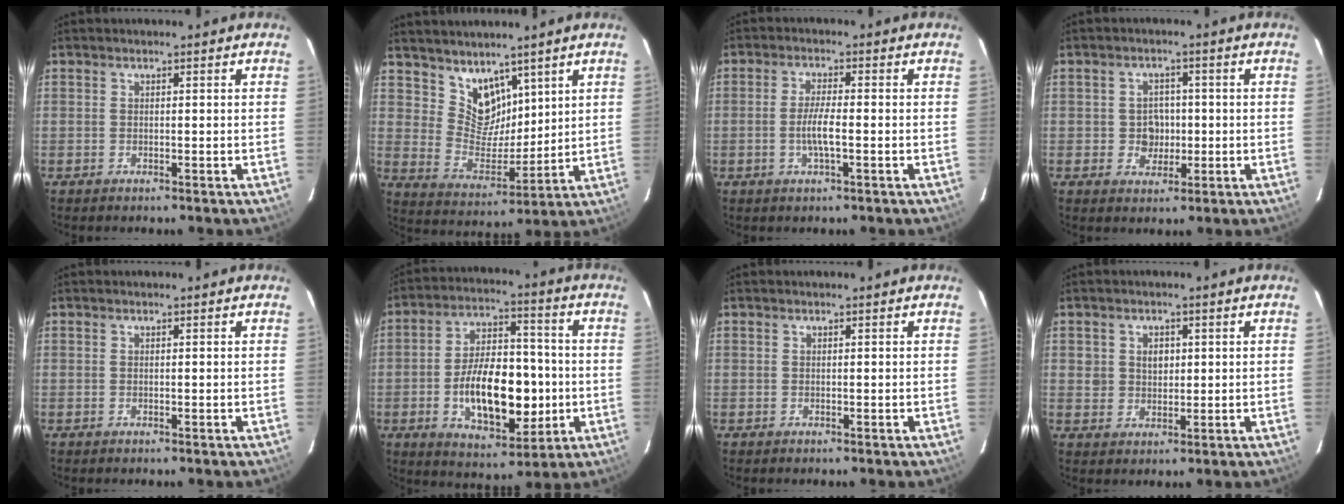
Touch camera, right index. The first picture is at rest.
{"total": 9.0, "force": [6.5, 5.4, 2.8], "torque": [-0.043, -0.001, 0.136]}
{"total": 4.3, "force": [-1.2, 0.5, 4.1], "torque": [-0.078, -0.004, -0.022]}
{"total": 4.1, "force": [-0.5, 3.8, 1.4], "torque": [-0.028, 0.012, -0.001]}
{"total": 0.0}
{"total": 17.1, "force": [-3.2, 9.0, 14.2], "torque": [-0.254, 0.011, -0.039]}
{"total": 0.0}
{"total": 3.5, "force": [0.8, 3.1, 1.3], "torque": [-0.018, 0.011, 0.016]}